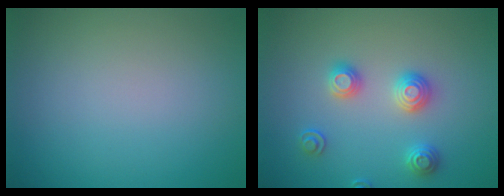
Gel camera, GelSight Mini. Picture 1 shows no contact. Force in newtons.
{"total": 2.8, "press": 2.7, "slide": 0.8}